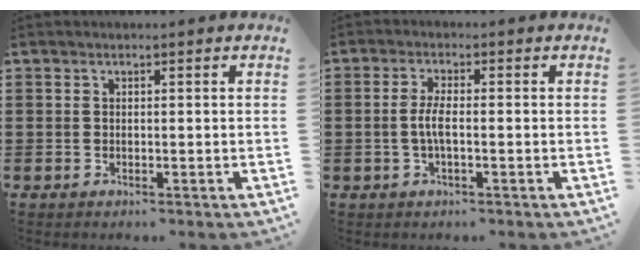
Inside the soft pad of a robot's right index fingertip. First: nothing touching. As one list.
[{"total": 3.2, "force": [-0.6, 0.7, 3.1], "torque": [-0.071, -0.003, -0.017]}]